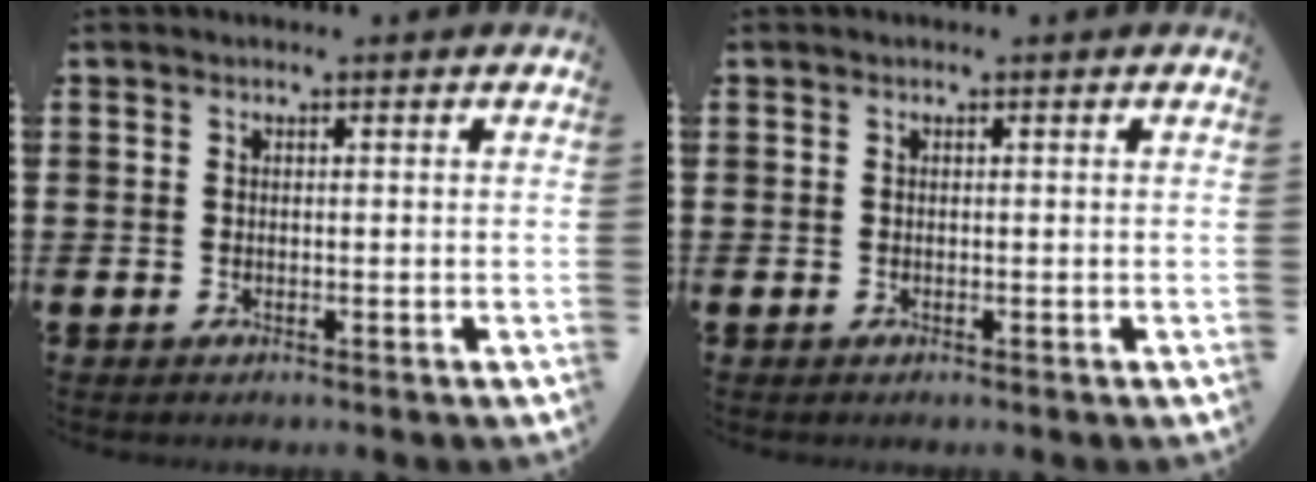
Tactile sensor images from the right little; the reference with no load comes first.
{"total": 0.0}